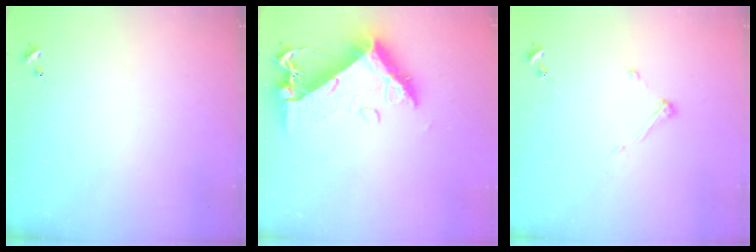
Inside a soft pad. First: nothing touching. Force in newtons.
{"total": 13.1, "press": 13.1, "slide": 1.4}
{"total": 4.3, "press": 4.3, "slide": 0.2}